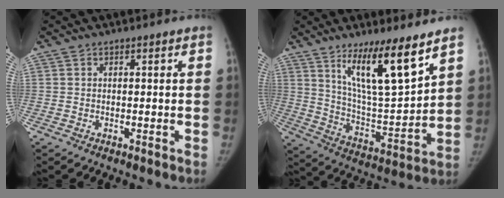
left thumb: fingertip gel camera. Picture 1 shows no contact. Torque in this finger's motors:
{"motor_torque": [0.15, 0.14, 1.46, -1.31, 0.14]}